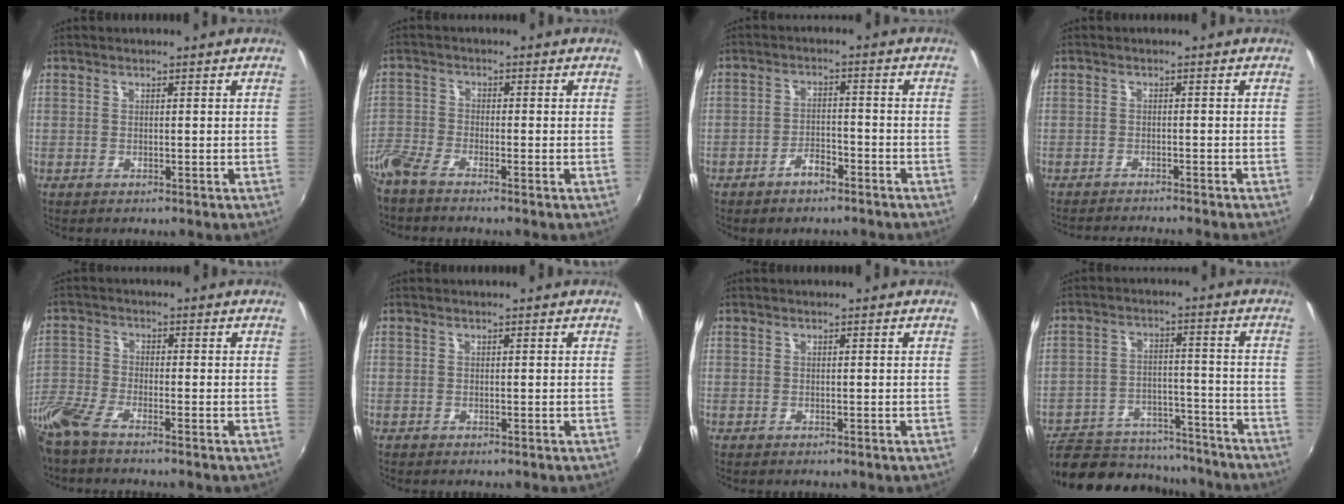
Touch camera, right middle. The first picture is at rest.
{"total": 4.6, "force": [-4.1, 0.5, 2.1], "torque": [-0.061, -0.012, -0.091]}
{"total": 4.0, "force": [-3.0, 1.7, 2.0], "torque": [-0.048, 0.004, -0.044]}
{"total": 6.2, "force": [-5.8, -0.5, 2.1], "torque": [-0.050, -0.013, -0.092]}
{"total": 6.8, "force": [-5.6, 1.1, 3.7], "torque": [-0.096, -0.016, -0.119]}
{"total": 0.0}
{"total": 0.0}
{"total": 21.1, "force": [-17.6, 8.4, 7.9], "torque": [-0.171, 0.005, -0.236]}